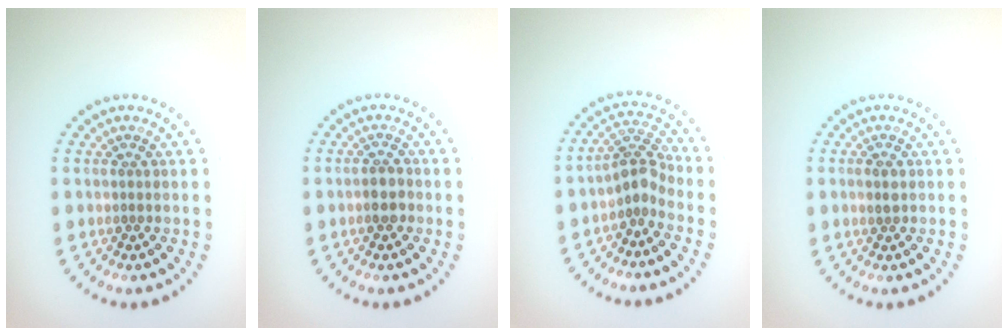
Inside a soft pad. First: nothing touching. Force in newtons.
{"total": 1.9, "press": 1.8, "slide": 0.5}
{"total": 2.8, "press": 2.1, "slide": 1.8}
{"total": 1.2, "press": 1.1, "slide": 0.2}